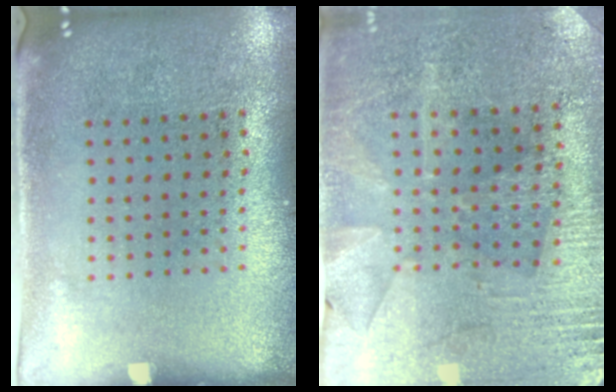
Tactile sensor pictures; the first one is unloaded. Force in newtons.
{"total": 2.8, "press": 2.7, "slide": 0.6}